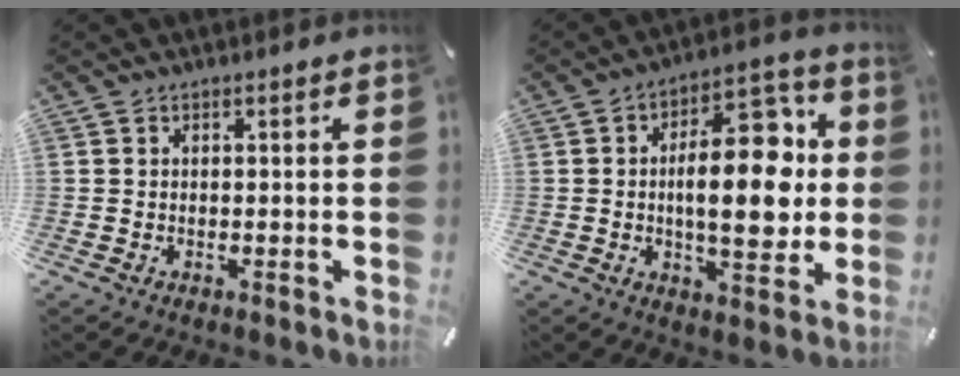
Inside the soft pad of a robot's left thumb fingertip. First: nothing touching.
{"total": 19.2, "force": [1.3, 9.3, 16.8], "torque": [-0.224, -0.002, 0.018]}